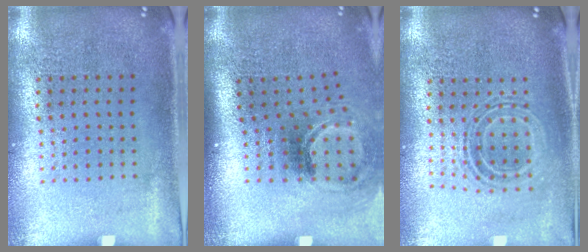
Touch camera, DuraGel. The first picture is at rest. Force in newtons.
{"total": 2.0, "press": 1.3, "slide": 1.6}
{"total": 0.9, "press": 0.8, "slide": 0.3}